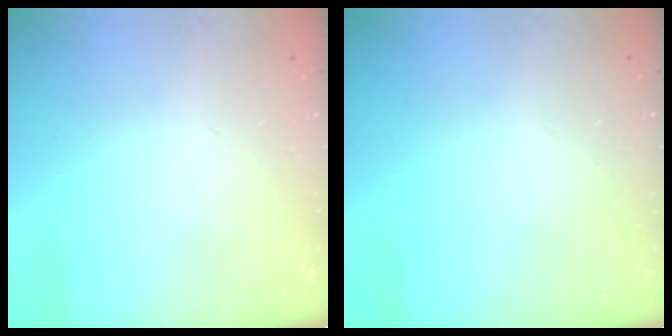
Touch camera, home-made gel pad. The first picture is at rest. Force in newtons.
{"total": 0.0}